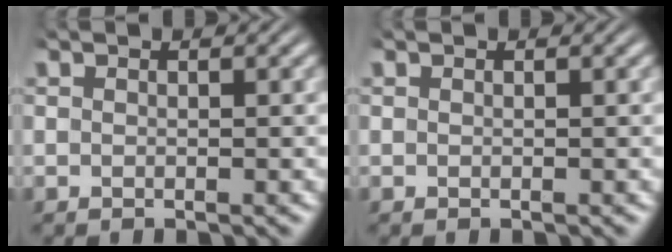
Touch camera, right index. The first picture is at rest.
{"total": 0.0}